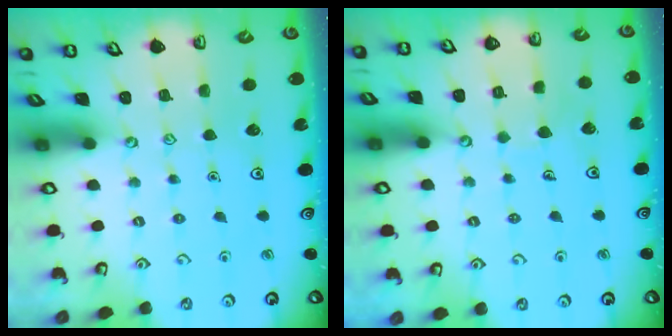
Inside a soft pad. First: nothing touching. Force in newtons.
{"total": 4.0, "press": 4.0, "slide": 0.3}